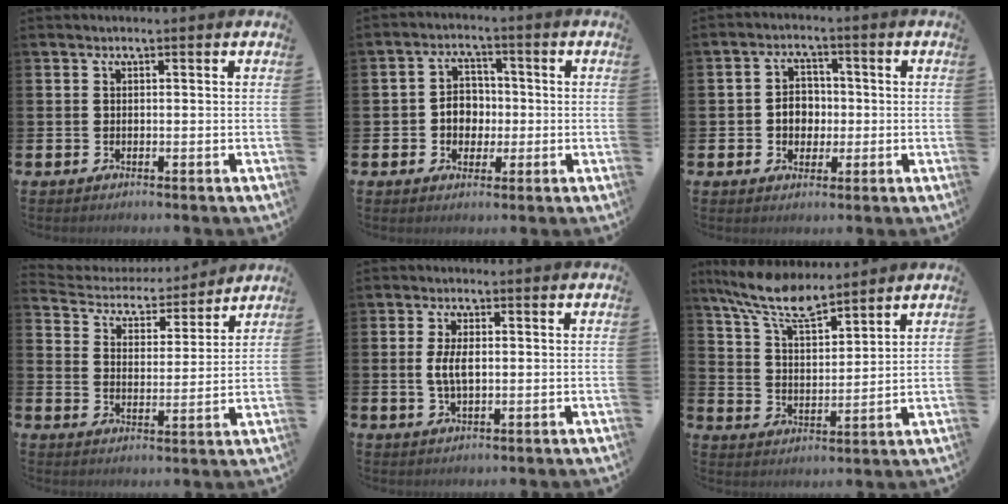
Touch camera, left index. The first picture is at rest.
{"total": 4.3, "force": [-0.4, 3.8, 2.0], "torque": [-0.026, 0.004, -0.016]}
{"total": 3.9, "force": [-0.2, 3.4, 2.0], "torque": [-0.025, 0.002, -0.014]}
{"total": 4.9, "force": [4.6, 1.6, 0.3], "torque": [-0.037, -0.045, 0.074]}
{"total": 3.7, "force": [0.3, 1.7, 3.3], "torque": [-0.059, 0.004, 0.002]}
{"total": 9.0, "force": [7.7, 2.2, 4.1], "torque": [-0.106, -0.034, 0.140]}